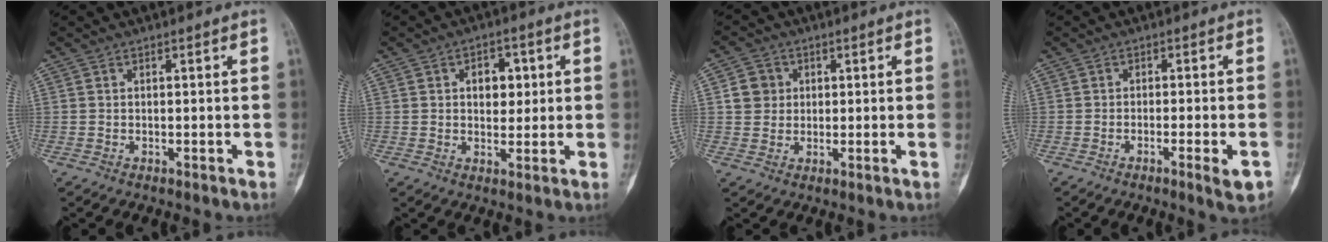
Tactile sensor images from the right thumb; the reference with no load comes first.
{"total": 5.9, "force": [1.4, 4.0, 4.1], "torque": [-0.025, -0.002, 0.018]}
{"total": 4.3, "force": [0.9, 3.9, 1.6], "torque": [-0.008, 0.003, 0.011]}
{"total": 4.5, "force": [-2.1, 0.6, 3.9], "torque": [-0.062, 0.001, -0.032]}